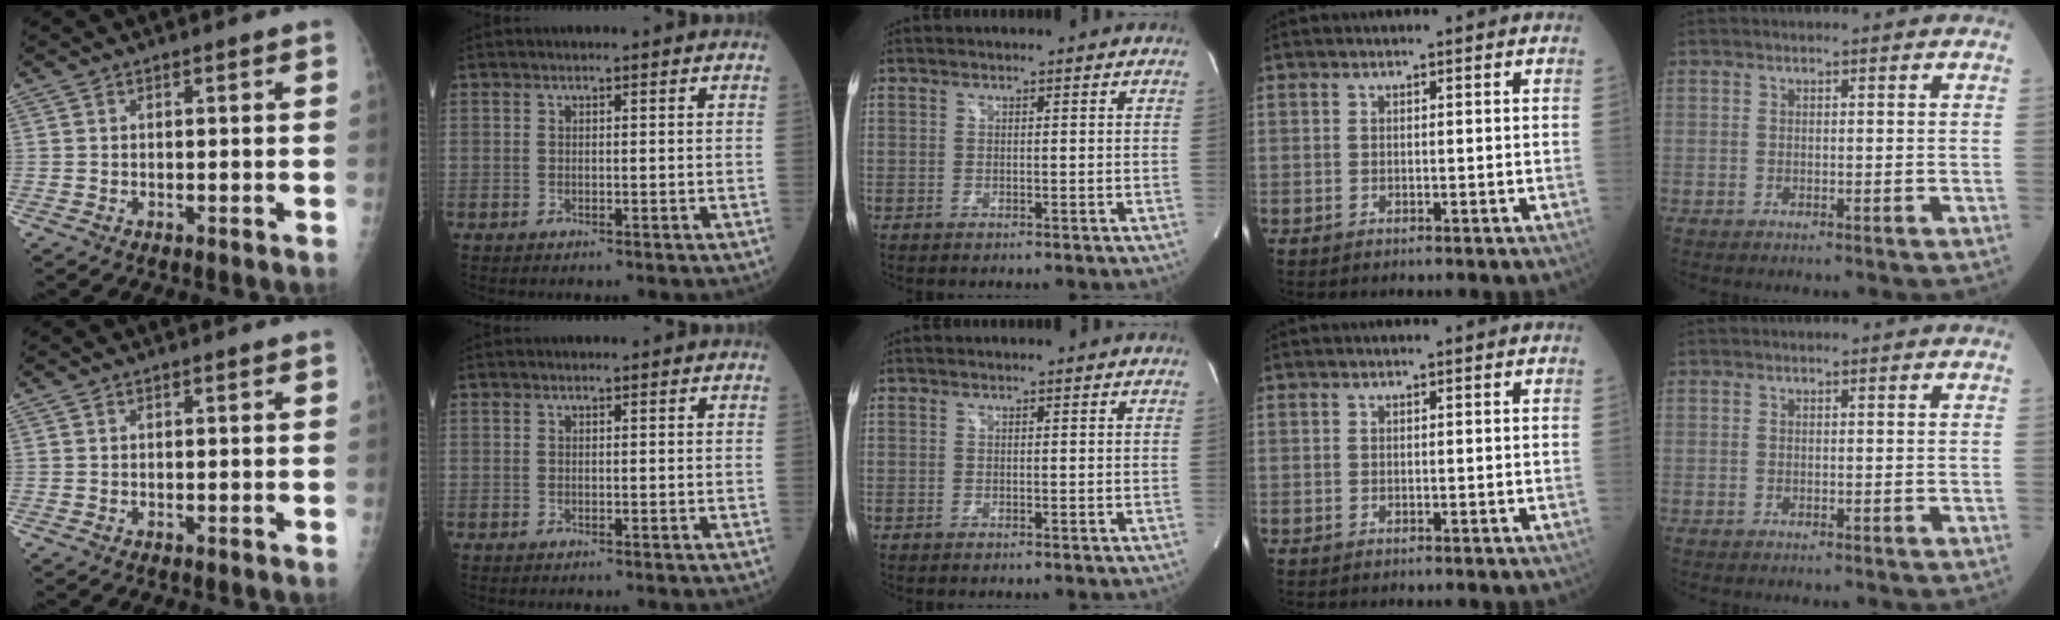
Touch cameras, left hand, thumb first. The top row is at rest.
{}